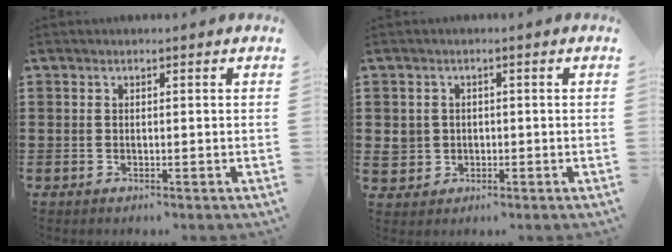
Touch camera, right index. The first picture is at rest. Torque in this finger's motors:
{"motor_torque": [0.28, 0.52, 0.13, 0.03]}